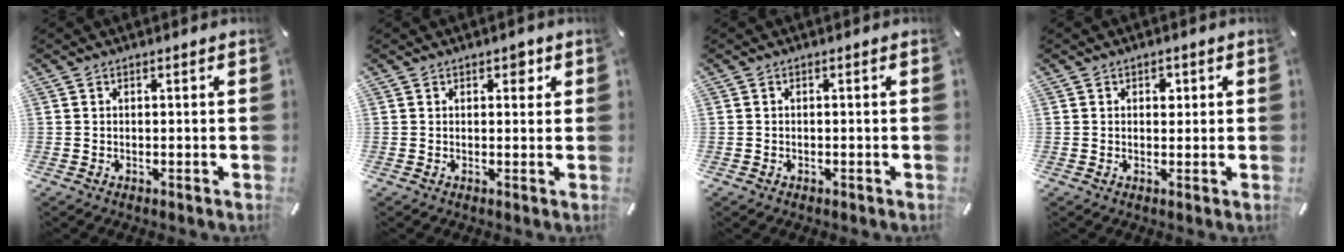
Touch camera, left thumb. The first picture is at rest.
{"total": 2.3, "force": [0.9, 1.5, 1.4], "torque": [-0.006, -0.003, 0.009]}
{"total": 0.8, "force": [-0.4, 0.6, 0.3], "torque": [-0.004, 0.002, -0.009]}
{"total": 2.1, "force": [0.5, 1.7, 1.1], "torque": [-0.001, -0.002, 0.002]}